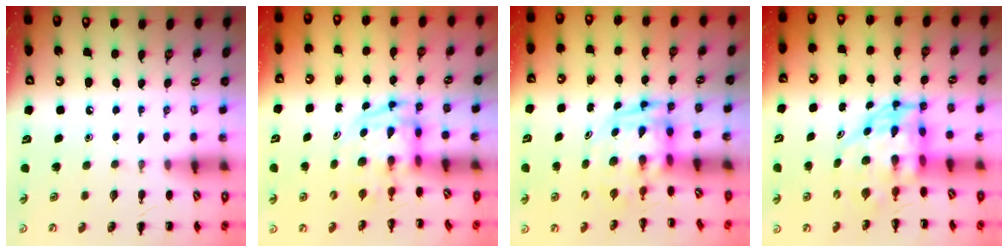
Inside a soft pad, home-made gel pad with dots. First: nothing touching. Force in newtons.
{"total": 3.8, "press": 3.7, "slide": 0.7}
{"total": 3.3, "press": 3.3, "slide": 0.7}
{"total": 5.6, "press": 5.4, "slide": 1.5}